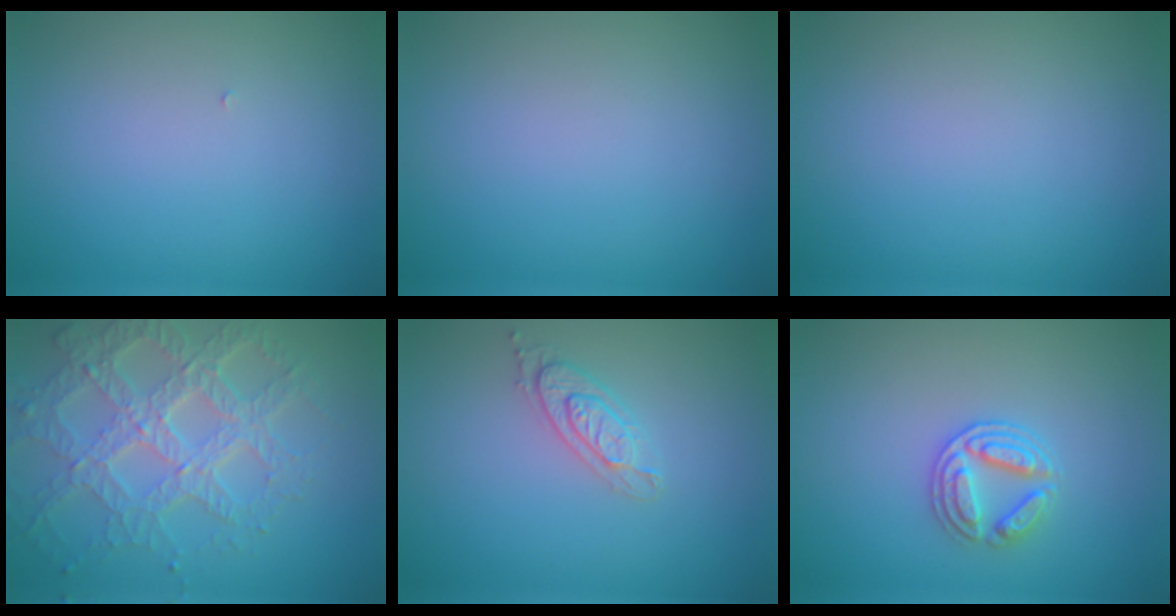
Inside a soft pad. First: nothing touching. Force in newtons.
{"total": 0.0}
{"total": 0.0}
{"total": 7.7, "press": 5.4, "slide": 5.4}
{"total": 2.1, "press": 2.1, "slide": 0.3}
{"total": 2.9, "press": 2.7, "slide": 1.0}